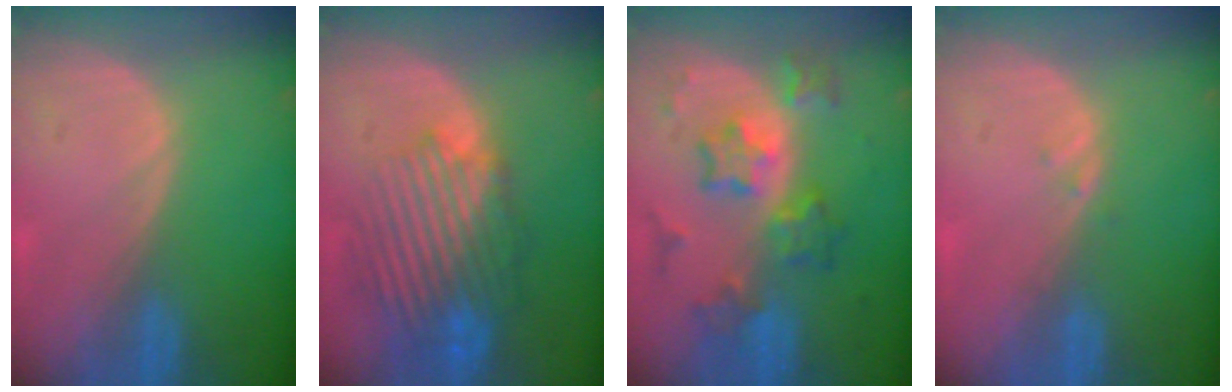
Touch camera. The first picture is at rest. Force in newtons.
{"total": 10.2, "press": 9.3, "slide": 4.1}
{"total": 8.0, "press": 8.0, "slide": 0.5}
{"total": 0.7, "press": 0.6, "slide": 0.3}